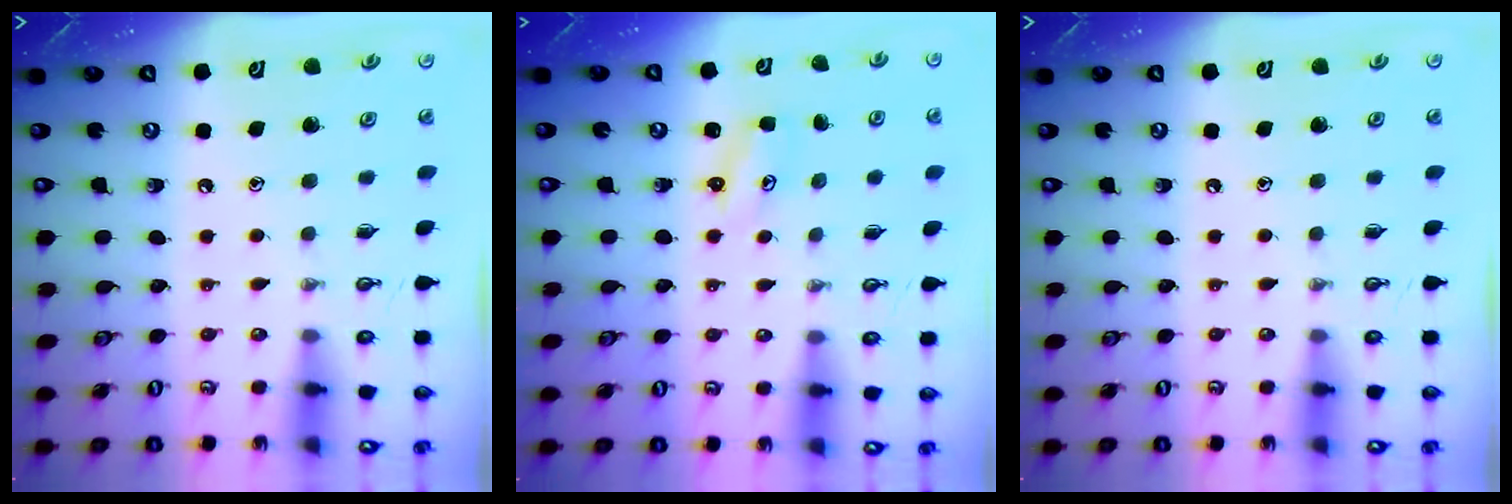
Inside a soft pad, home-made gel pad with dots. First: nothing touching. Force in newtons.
{"total": 2.3, "press": 2.3, "slide": 0.2}
{"total": 0.0}